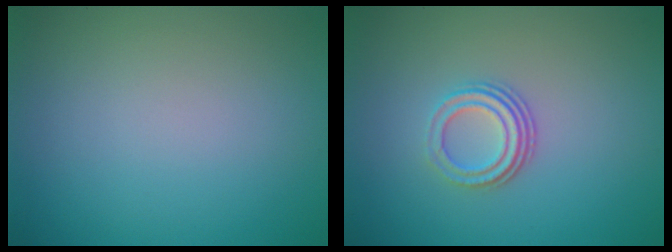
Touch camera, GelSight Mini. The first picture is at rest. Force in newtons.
{"total": 3.2, "press": 2.3, "slide": 2.3}